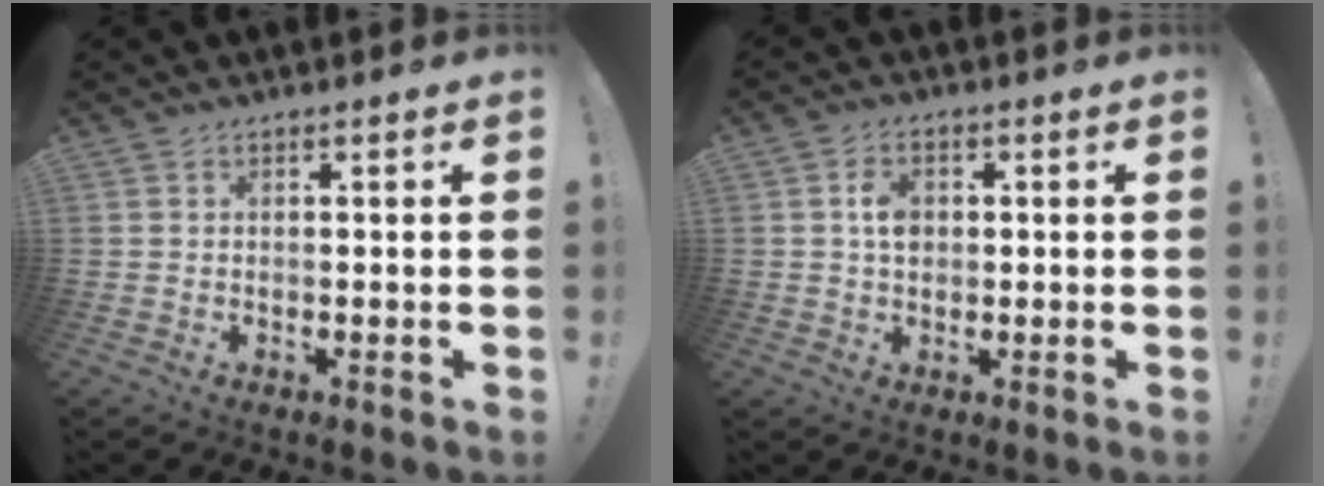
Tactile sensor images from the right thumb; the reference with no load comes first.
{"total": 5.5, "force": [0.7, 4.3, 3.4], "torque": [-0.049, 0.004, 0.013]}